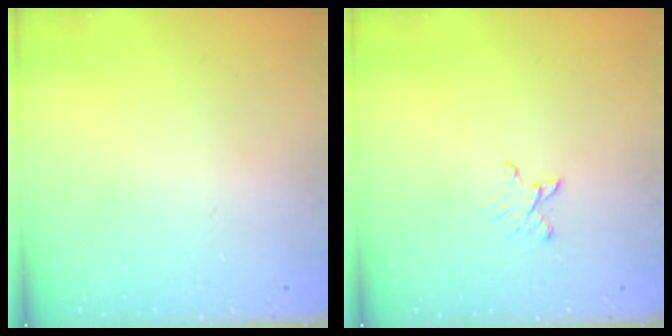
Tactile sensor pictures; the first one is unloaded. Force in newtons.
{"total": 3.6, "press": 3.6, "slide": 0.4}